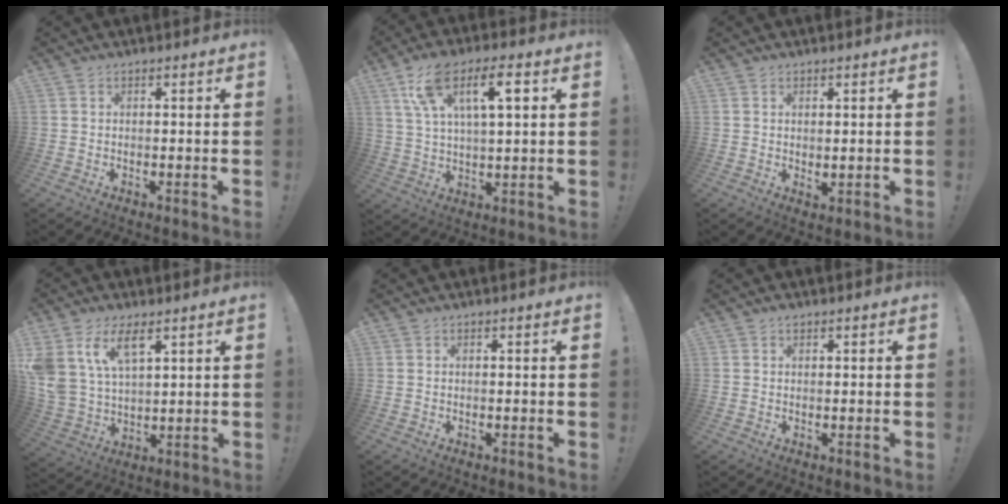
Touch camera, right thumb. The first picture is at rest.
{"total": 13.8, "force": [5.9, 5.7, 11.1], "torque": [-0.190, 0.001, 0.101]}
{"total": 1.3, "force": [0.8, 0.5, 0.9], "torque": [-0.012, -0.004, 0.014]}
{"total": 11.5, "force": [6.7, 5.8, 7.4], "torque": [-0.164, -0.029, 0.125]}
{"total": 0.0}
{"total": 0.6, "force": [0.4, 0.2, 0.2], "torque": [0.000, -0.002, 0.007]}